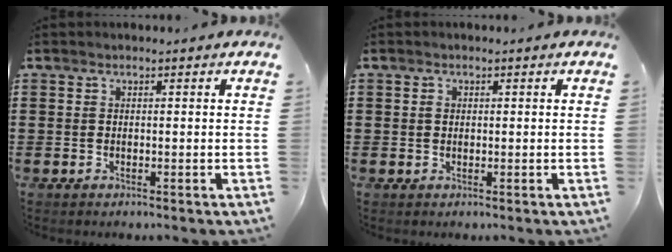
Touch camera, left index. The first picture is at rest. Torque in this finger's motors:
{"motor_torque": [-0.11, 0.63, -0.63, -0.21]}